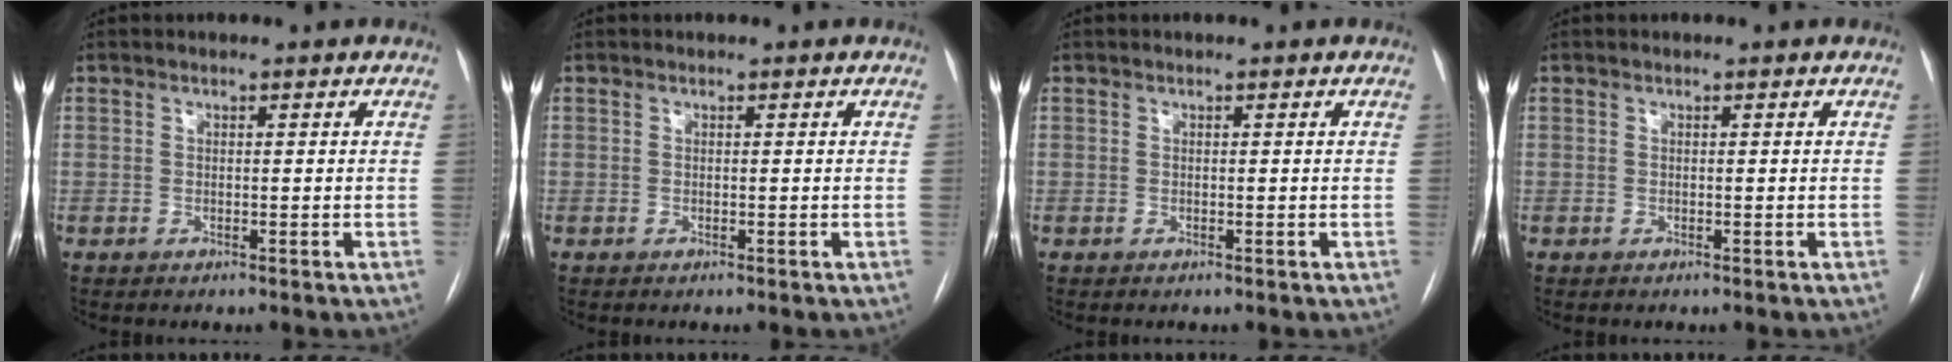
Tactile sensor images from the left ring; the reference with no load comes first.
{"total": 0.0}
{"total": 0.0}
{"total": 0.0}